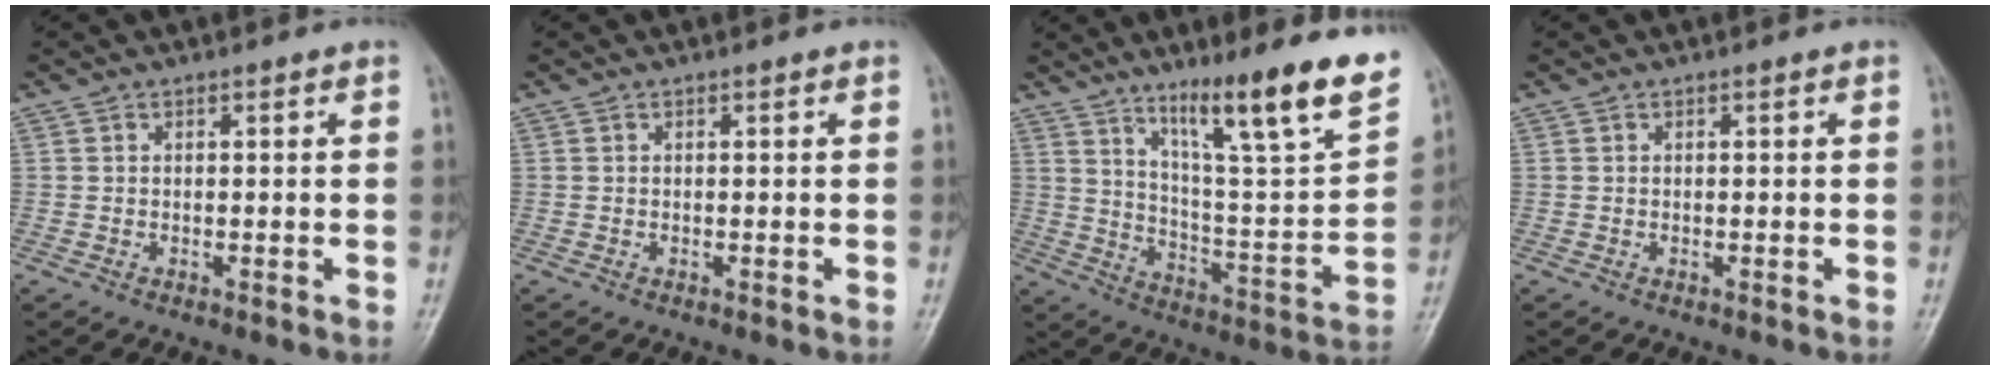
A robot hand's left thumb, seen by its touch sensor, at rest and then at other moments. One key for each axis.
{"total": 0.0}
{"total": 20.3, "fx": 12.9, "fy": 2.7, "fz": 15.5, "tx": -0.206, "ty": -0.066, "tz": 0.209}
{"total": 0.0}